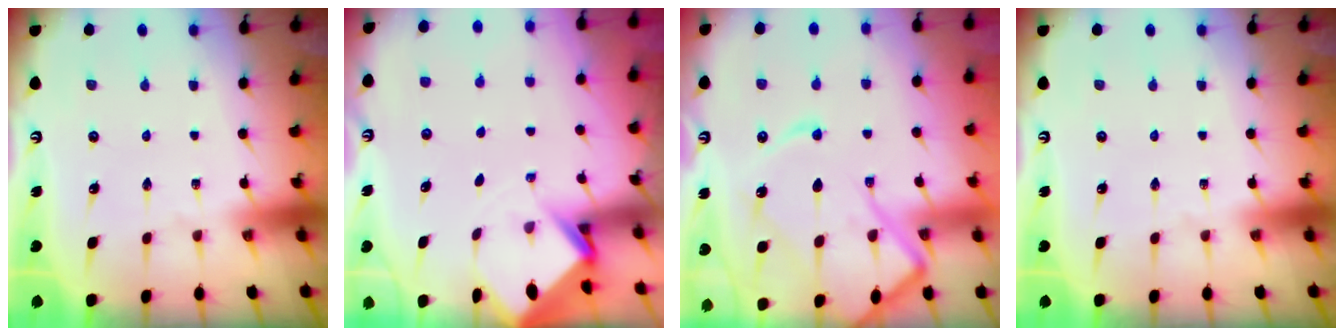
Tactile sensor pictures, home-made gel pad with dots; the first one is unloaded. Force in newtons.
{"total": 2.9, "press": 2.9, "slide": 0.3}
{"total": 14.0, "press": 14.0, "slide": 1.5}
{"total": 0.0}